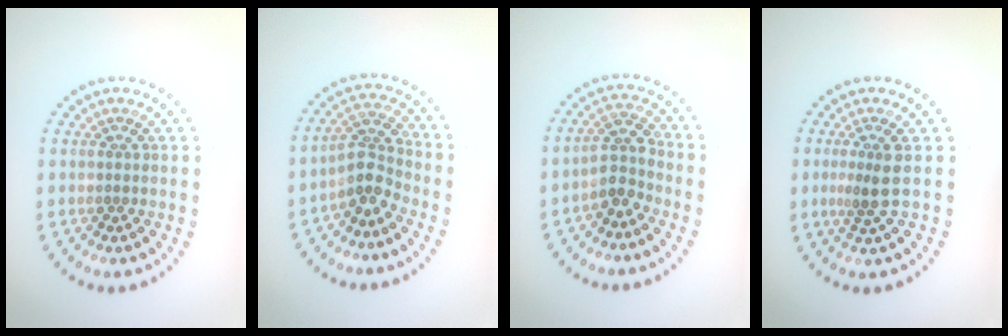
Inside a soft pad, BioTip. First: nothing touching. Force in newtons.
{"total": 2.8, "press": 2.1, "slide": 1.9}
{"total": 2.7, "press": 2.2, "slide": 1.6}
{"total": 2.3, "press": 1.8, "slide": 1.4}